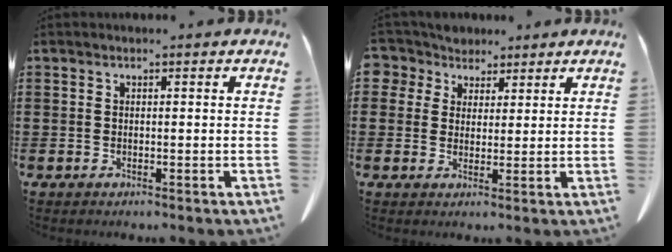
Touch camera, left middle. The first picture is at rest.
{"total": 4.3, "force": [3.1, 3.1, 0.2], "torque": [-0.028, 0.001, 0.055]}